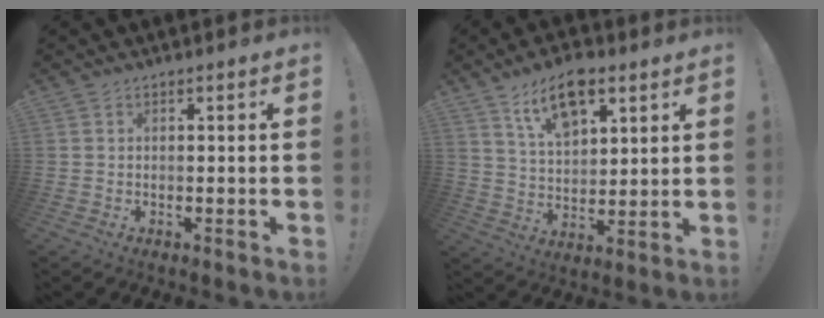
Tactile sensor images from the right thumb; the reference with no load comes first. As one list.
[{"total": 12.5, "force": [7.7, 6.5, 7.4], "torque": [-0.124, -0.030, 0.139]}]